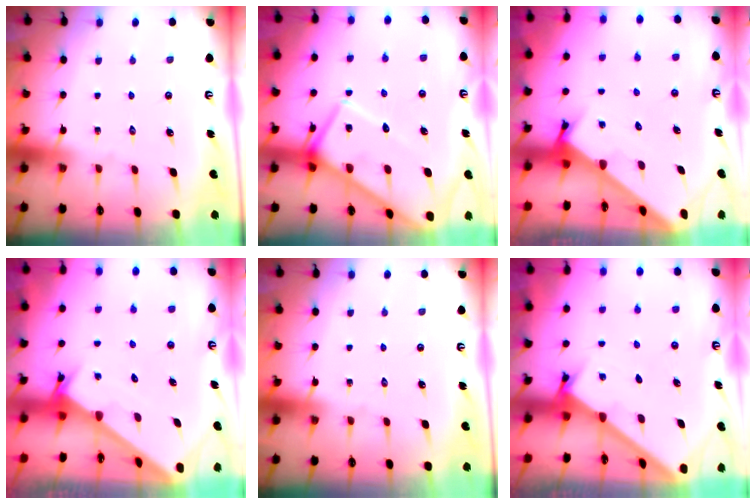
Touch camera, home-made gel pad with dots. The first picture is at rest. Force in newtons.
{"total": 12.3, "press": 12.2, "slide": 1.3}
{"total": 2.1, "press": 2.1, "slide": 0.1}
{"total": 2.4, "press": 2.4, "slide": 0.2}
{"total": 0.0}
{"total": 1.7, "press": 1.7, "slide": 0.1}